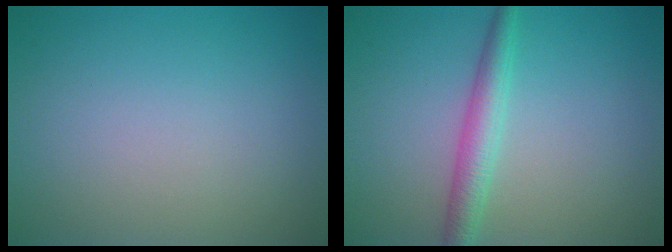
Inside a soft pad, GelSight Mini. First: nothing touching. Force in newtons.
{"total": 2.9, "press": 2.9, "slide": 0.0}